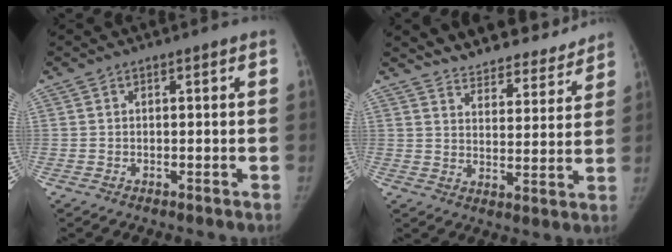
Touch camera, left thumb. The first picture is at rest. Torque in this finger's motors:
{"motor_torque": [0.37, 0.23, 0.25, -0.18, 0.01]}